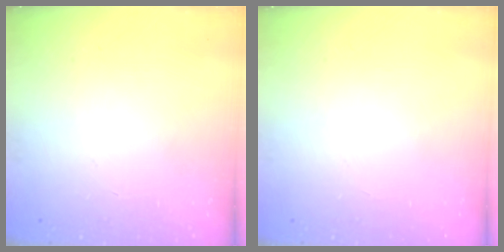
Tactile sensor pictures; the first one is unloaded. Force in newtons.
{"total": 0.0}